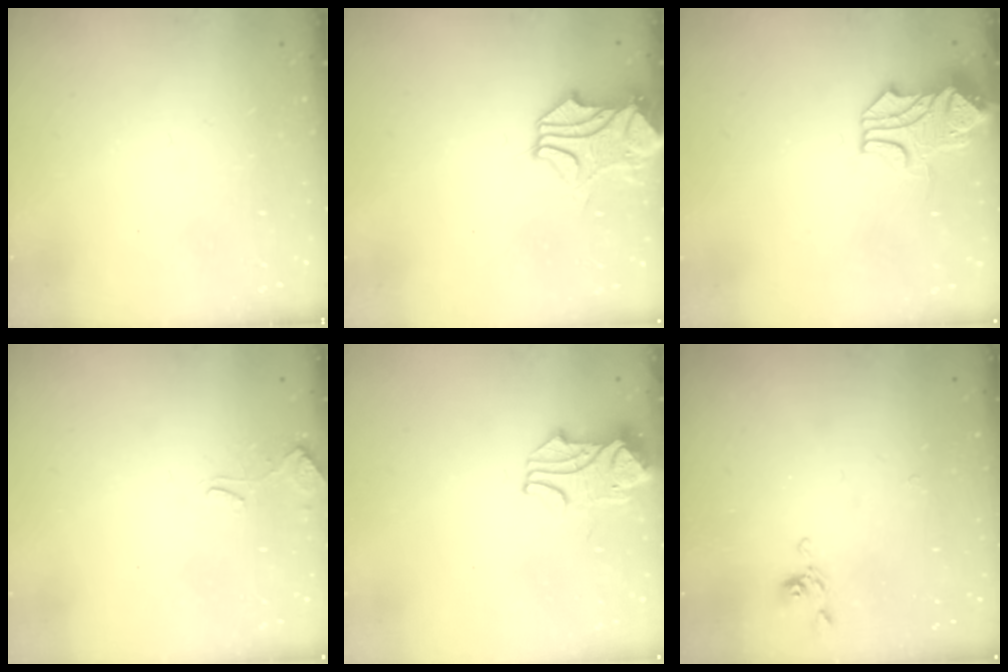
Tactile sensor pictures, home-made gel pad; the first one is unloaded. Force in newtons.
{"total": 1.8, "press": 1.4, "slide": 1.2}
{"total": 1.5, "press": 0.8, "slide": 1.3}
{"total": 3.3, "press": 3.3, "slide": 0.6}
{"total": 6.0, "press": 5.9, "slide": 0.7}
{"total": 2.9, "press": 2.9, "slide": 0.4}